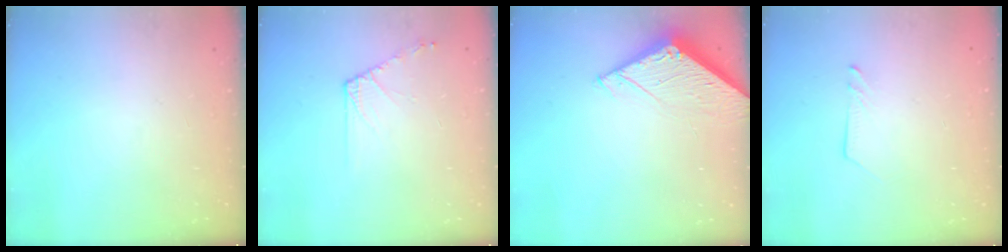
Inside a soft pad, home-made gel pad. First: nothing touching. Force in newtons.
{"total": 6.5, "press": 6.4, "slide": 1.1}
{"total": 5.0, "press": 4.9, "slide": 0.5}
{"total": 1.2, "press": 1.2, "slide": 0.1}